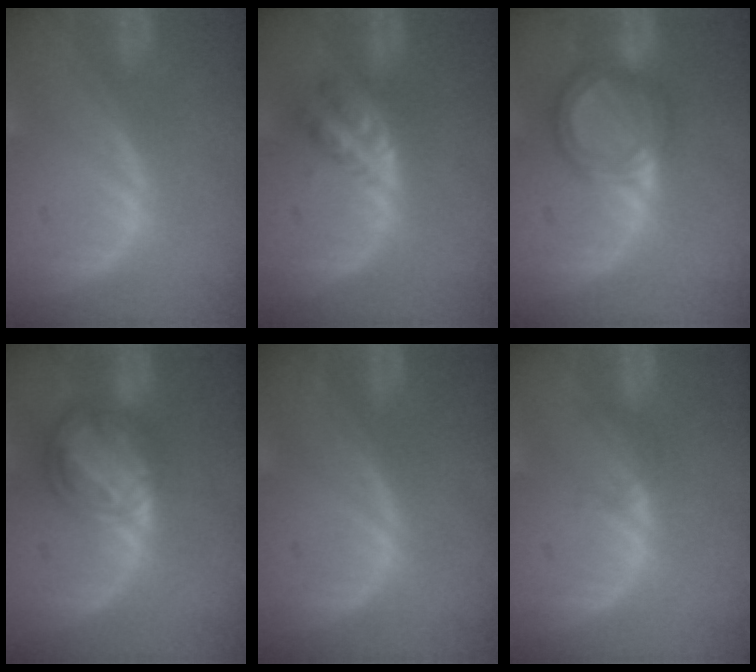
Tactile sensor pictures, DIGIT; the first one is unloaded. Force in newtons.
{"total": 4.6, "press": 4.1, "slide": 2.2}
{"total": 6.3, "press": 5.8, "slide": 2.6}
{"total": 8.1, "press": 7.0, "slide": 4.2}
{"total": 0.0}
{"total": 1.3, "press": 1.2, "slide": 0.2}